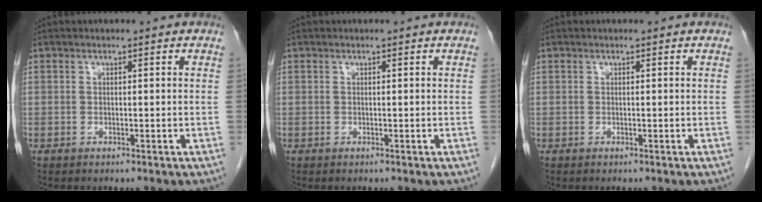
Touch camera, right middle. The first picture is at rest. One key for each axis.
{"total": 0.0}
{"total": 0.0}